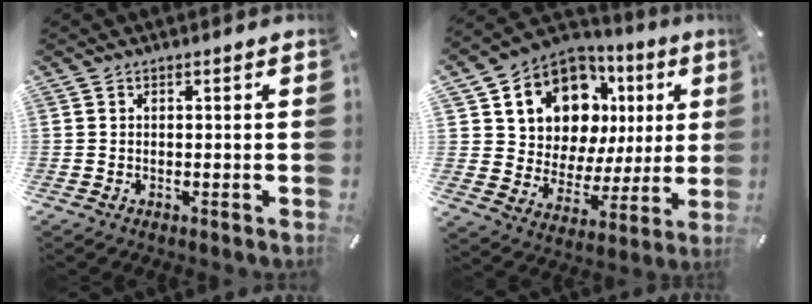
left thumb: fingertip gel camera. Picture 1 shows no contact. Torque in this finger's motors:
{"motor_torque": [2.50, 2.50, 2.01, -0.77, 0.20]}